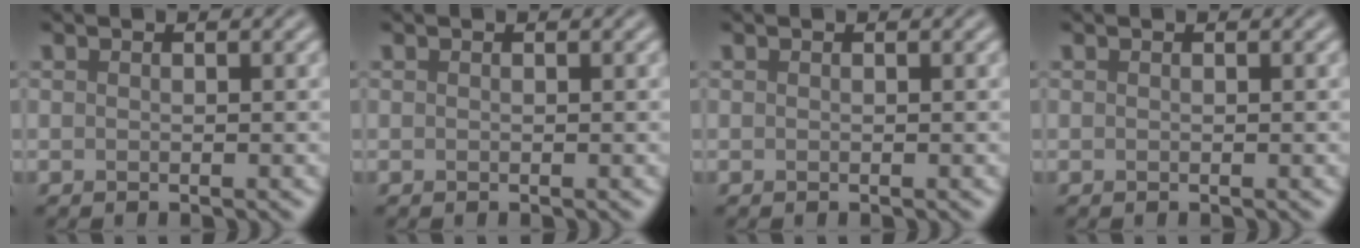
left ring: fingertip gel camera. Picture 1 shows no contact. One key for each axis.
{"total": 0.0}
{"total": 0.0}
{"total": 0.0}